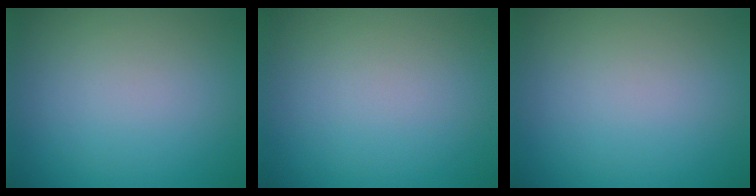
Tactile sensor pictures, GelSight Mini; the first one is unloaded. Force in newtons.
{"total": 0.0}
{"total": 0.0}